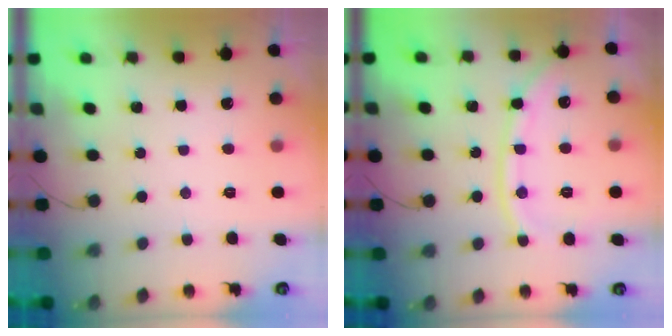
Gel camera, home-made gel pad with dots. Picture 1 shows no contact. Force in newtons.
{"total": 12.1, "press": 12.0, "slide": 1.6}